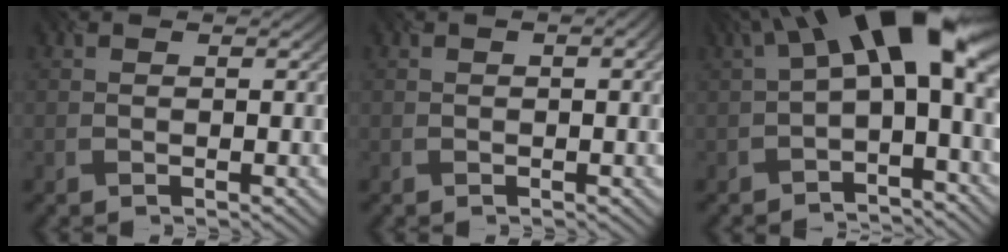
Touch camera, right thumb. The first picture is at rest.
{"total": 2.2, "force": [0.4, 0.9, 2.0], "torque": [-0.017, 0.005, -0.002]}
{"total": 13.3, "force": [2.1, 5.4, 12.0], "torque": [-0.186, 0.016, 0.030]}